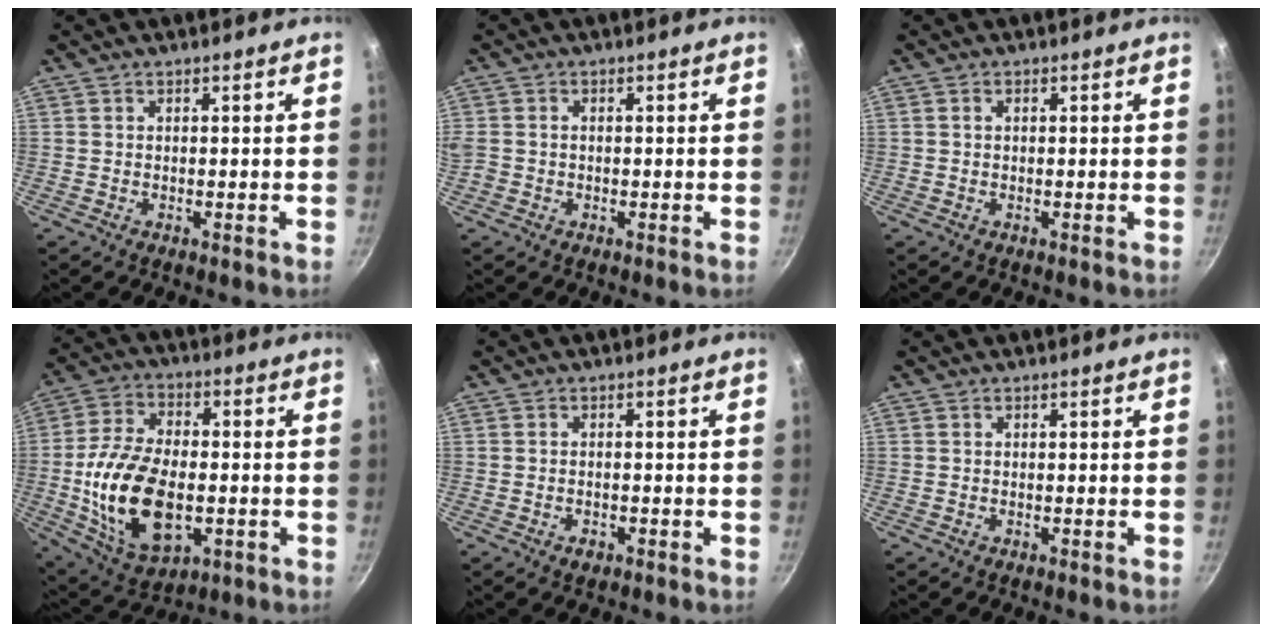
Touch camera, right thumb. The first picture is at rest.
{"total": 2.2, "force": [-0.3, 1.9, 1.2], "torque": [-0.023, 0.002, -0.008]}
{"total": 0.8, "force": [0.2, 0.6, 0.5], "torque": [-0.008, 0.005, 0.002]}
{"total": 19.9, "force": [-3.0, 11.5, 15.9], "torque": [-0.293, 0.014, -0.043]}
{"total": 1.7, "force": [-0.9, 1.0, 1.0], "torque": [-0.018, 0.004, -0.014]}
{"total": 0.0}